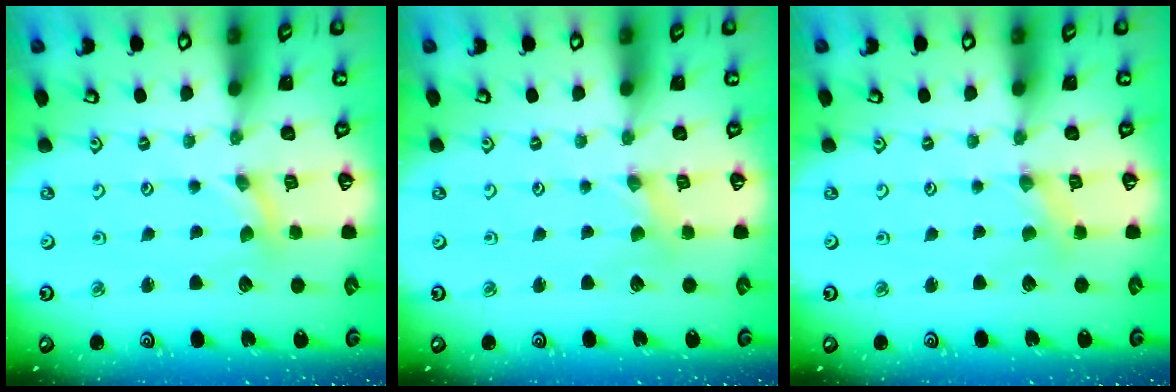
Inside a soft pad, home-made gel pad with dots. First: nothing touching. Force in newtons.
{"total": 0.0}
{"total": 1.0, "press": 1.0, "slide": 0.2}